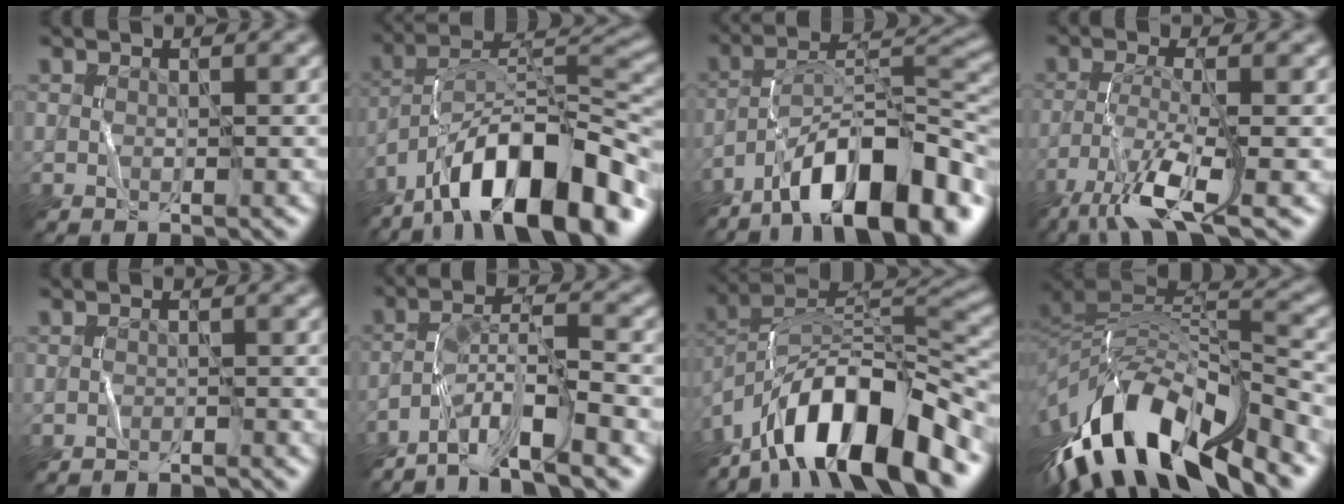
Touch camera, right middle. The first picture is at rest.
{"total": 13.6, "force": [-9.3, 4.0, 9.1], "torque": [-0.140, 0.028, -0.169]}
{"total": 12.3, "force": [-8.4, 3.5, 8.3], "torque": [-0.121, 0.025, -0.150]}
{"total": 6.9, "force": [-4.5, 1.1, 5.1], "torque": [-0.100, -0.002, -0.091]}
{"total": 1.4, "force": [-1.3, -0.2, -0.1], "torque": [0.007, 0.002, -0.023]}
{"total": 7.0, "force": [-5.3, 0.8, 4.6], "torque": [-0.078, 0.011, -0.098]}
{"total": 12.9, "force": [-8.5, 4.2, 8.8], "torque": [-0.142, 0.016, -0.155]}
{"total": 13.4, "force": [-7.4, 5.3, 9.9], "torque": [-0.197, 0.018, -0.120]}